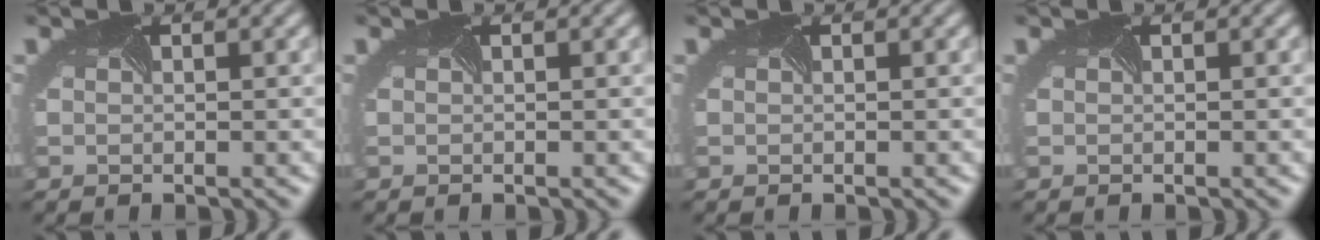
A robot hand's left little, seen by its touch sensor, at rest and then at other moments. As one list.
[{"total": 0.0}, {"total": 0.0}, {"total": 0.0}]